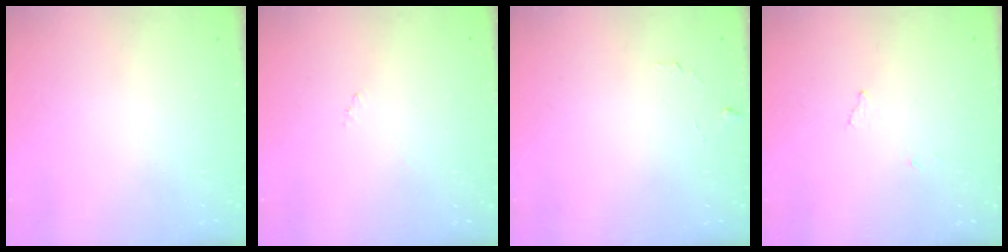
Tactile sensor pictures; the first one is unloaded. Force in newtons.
{"total": 6.7, "press": 6.7, "slide": 0.6}
{"total": 4.3, "press": 4.3, "slide": 0.3}
{"total": 6.4, "press": 6.4, "slide": 0.4}